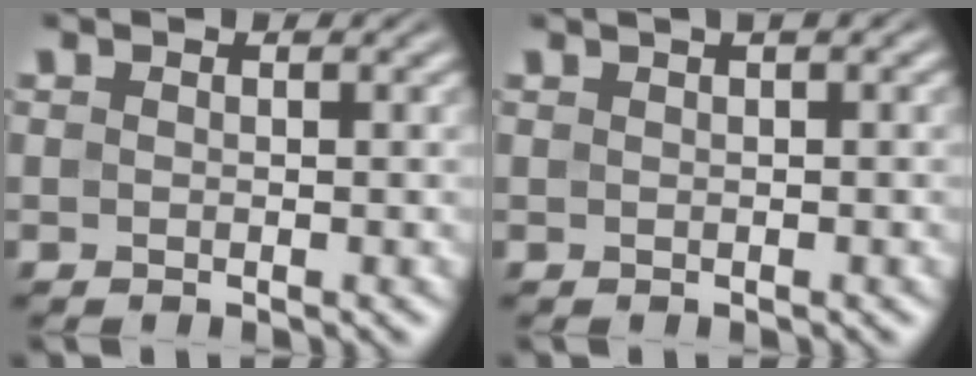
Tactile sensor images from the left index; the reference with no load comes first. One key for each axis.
{"total": 1.4, "fx": 0.5, "fy": 0.1, "fz": 1.3, "tx": -0.019, "ty": 0.005, "tz": 0.005}